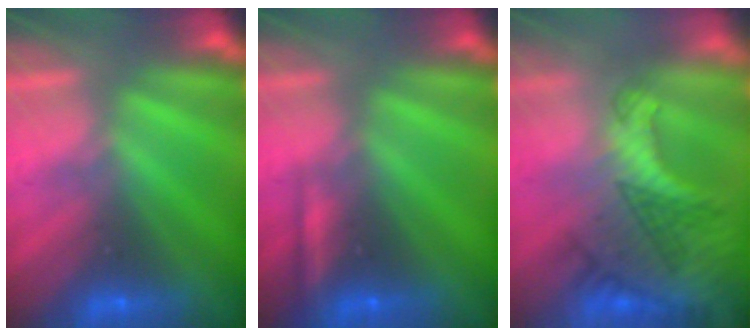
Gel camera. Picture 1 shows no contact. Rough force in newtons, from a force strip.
{"total": 2.3}
{"total": 3.1}